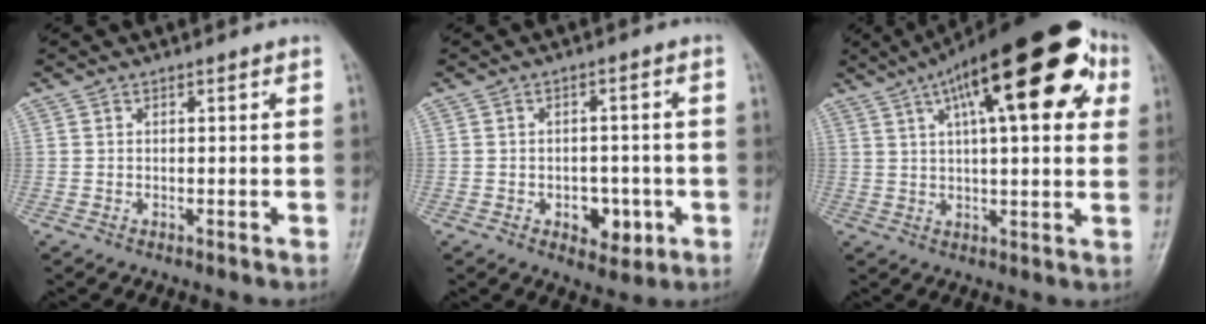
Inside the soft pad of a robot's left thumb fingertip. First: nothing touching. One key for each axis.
{"total": 5.9, "fx": -2.1, "fy": 4.0, "fz": 3.8, "tx": -0.020, "ty": 0.012, "tz": -0.023}
{"total": 24.2, "fx": 9.7, "fy": 8.1, "fz": 20.6, "tx": -0.294, "ty": 0.024, "tz": 0.140}